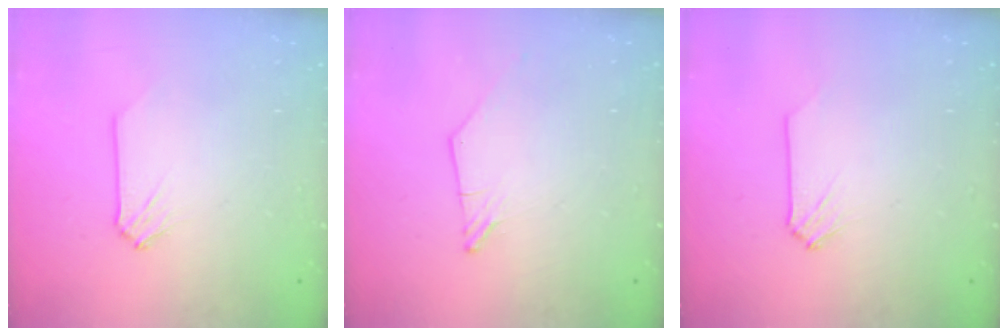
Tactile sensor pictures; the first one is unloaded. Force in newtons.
{"total": 0.0}
{"total": 0.0}